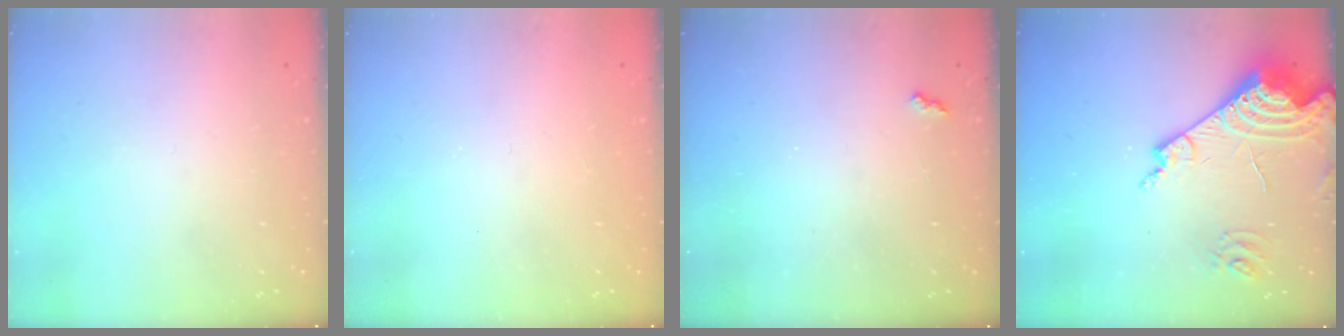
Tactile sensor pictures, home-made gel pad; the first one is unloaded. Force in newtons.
{"total": 1.1, "press": 1.0, "slide": 0.1}
{"total": 2.4, "press": 2.4, "slide": 0.4}
{"total": 15.9, "press": 15.8, "slide": 1.9}